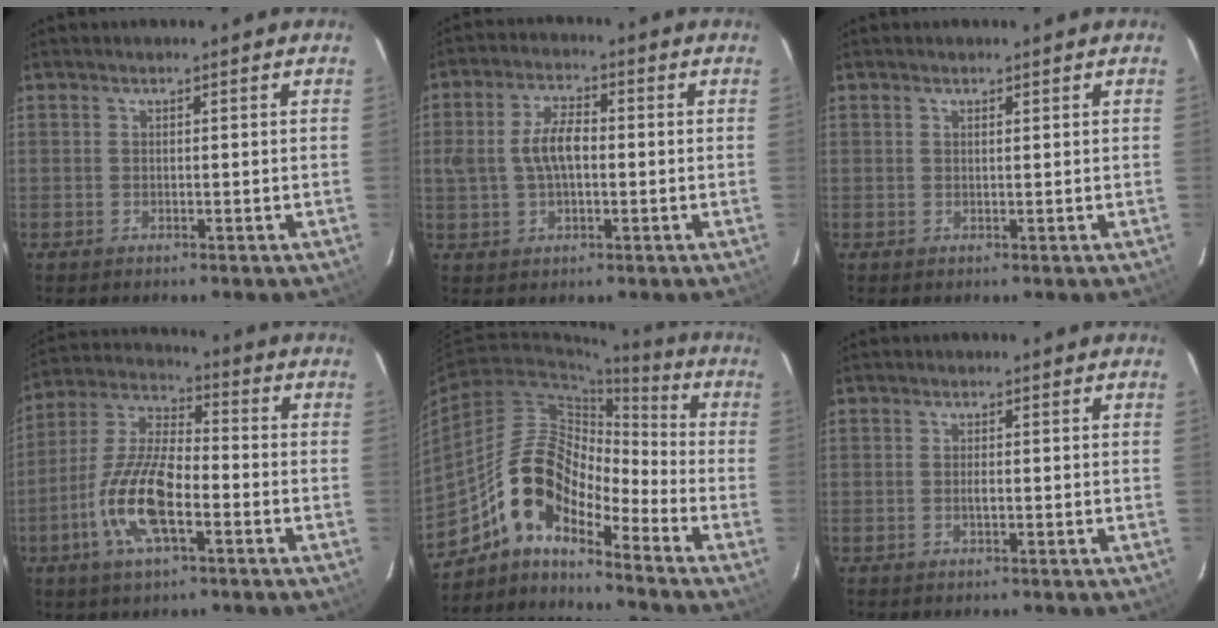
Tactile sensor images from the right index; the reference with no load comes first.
{"total": 7.0, "force": [-0.1, 3.9, 5.9], "torque": [-0.115, 0.012, 0.003]}
{"total": 0.5, "force": [0.4, 0.1, 0.3], "torque": [-0.006, 0.001, 0.007]}
{"total": 13.7, "force": [-5.0, 5.0, 11.8], "torque": [-0.252, -0.002, -0.101]}
{"total": 12.6, "force": [-9.3, 4.4, 7.3], "torque": [-0.126, 0.019, -0.191]}
{"total": 0.9, "force": [-0.2, 0.3, 0.8], "torque": [-0.018, 0.000, -0.004]}